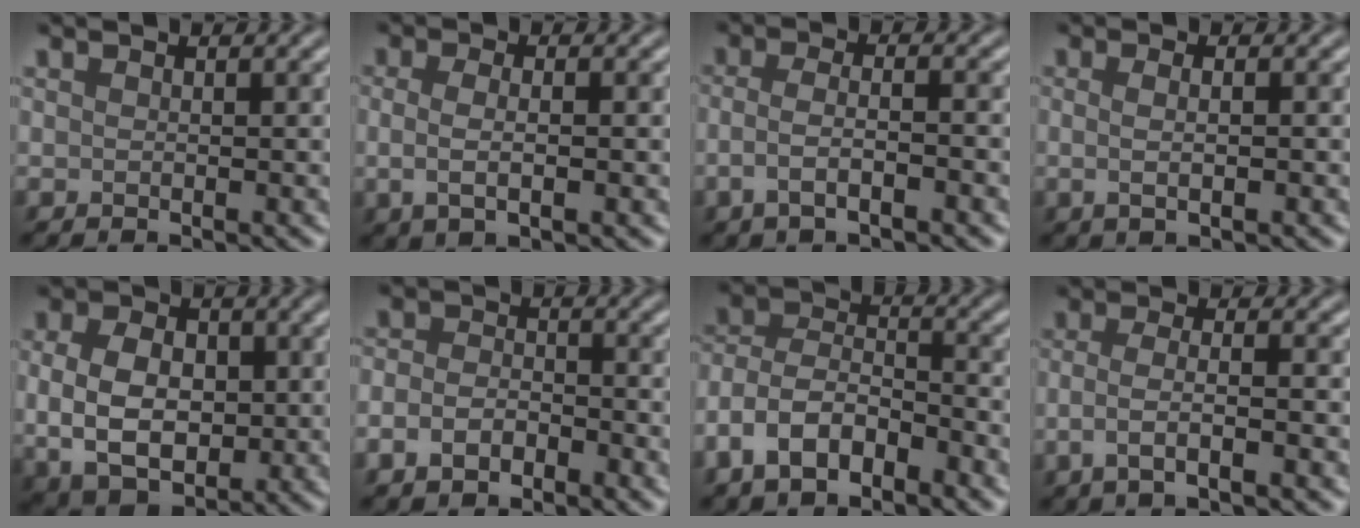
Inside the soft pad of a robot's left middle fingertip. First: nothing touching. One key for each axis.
{"total": 2.8, "fx": -0.2, "fy": 1.1, "fz": 2.5, "tx": -0.053, "ty": -0.007, "tz": -0.003}
{"total": 3.2, "fx": -1.3, "fy": 1.0, "fz": 2.8, "tx": -0.052, "ty": -0.001, "tz": -0.031}
{"total": 2.5, "fx": 0.3, "fy": 1.1, "fz": 2.2, "tx": -0.023, "ty": -0.003, "tz": -0.008}
{"total": 7.3, "fx": 0.2, "fy": 5.1, "fz": 5.3, "tx": -0.104, "ty": -0.007, "tz": 0.008}
{"total": 2.9, "fx": -1.5, "fy": 1.9, "fz": 1.6, "tx": -0.030, "ty": 0.002, "tz": -0.039}
{"total": 6.0, "fx": -3.7, "fy": 3.1, "fz": 3.6, "tx": -0.066, "ty": 0.011, "tz": -0.077}
{"total": 3.6, "fx": -1.3, "fy": 1.0, "fz": 3.2, "tx": -0.055, "ty": -0.002, "tz": -0.033}